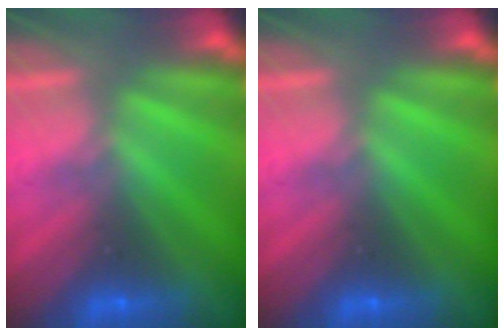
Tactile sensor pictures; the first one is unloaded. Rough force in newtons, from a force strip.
{"total": 0.0}